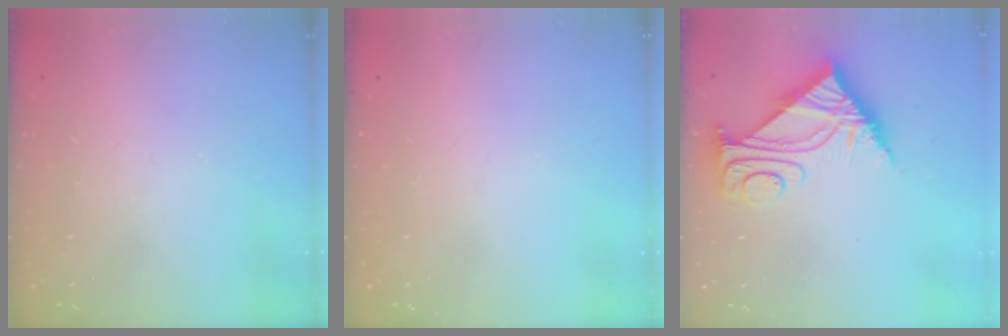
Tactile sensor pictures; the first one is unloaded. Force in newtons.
{"total": 0.0}
{"total": 7.1, "press": 7.0, "slide": 0.7}